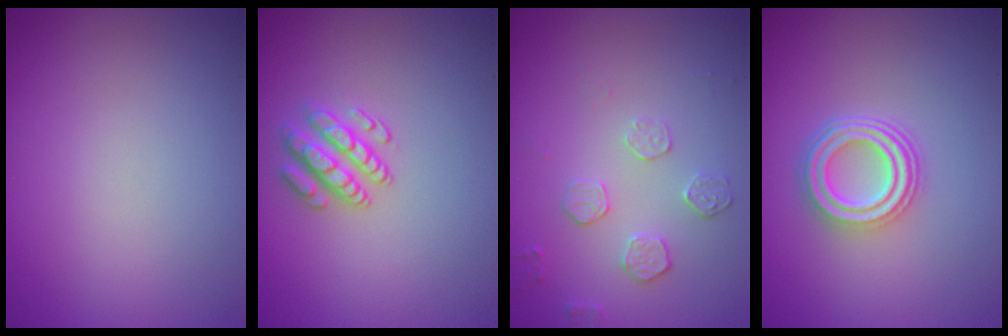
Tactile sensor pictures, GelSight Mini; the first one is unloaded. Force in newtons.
{"total": 2.7, "press": 2.5, "slide": 1.0}
{"total": 1.8, "press": 1.2, "slide": 1.3}
{"total": 4.2, "press": 3.3, "slide": 2.7}